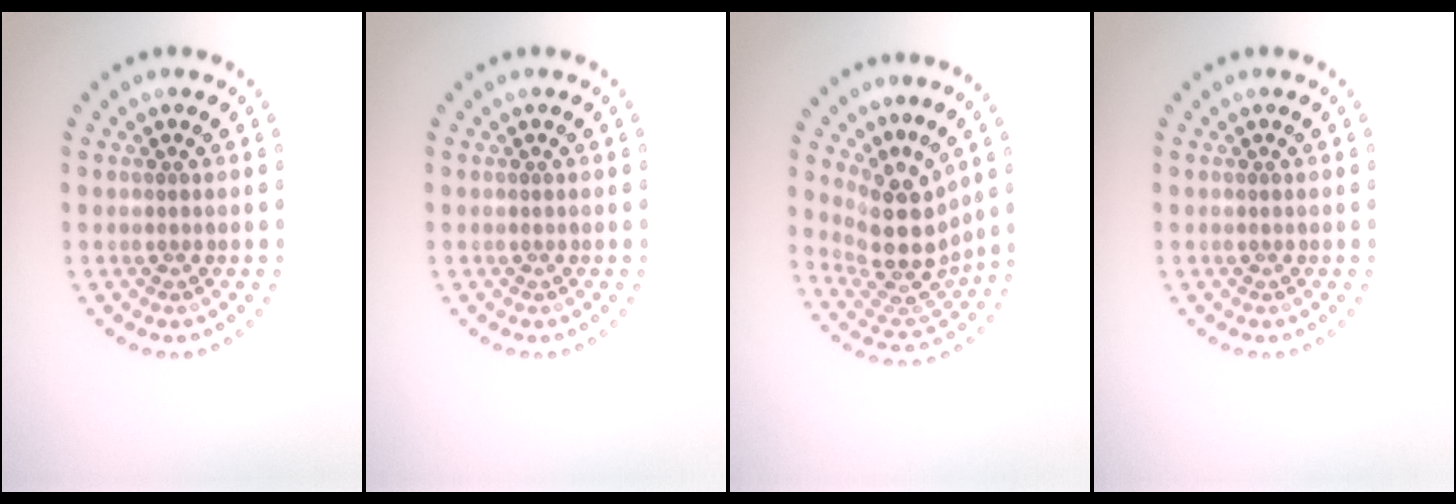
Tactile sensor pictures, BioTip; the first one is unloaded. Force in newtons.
{"total": 0.0}
{"total": 4.9, "press": 3.7, "slide": 3.2}
{"total": 0.0}